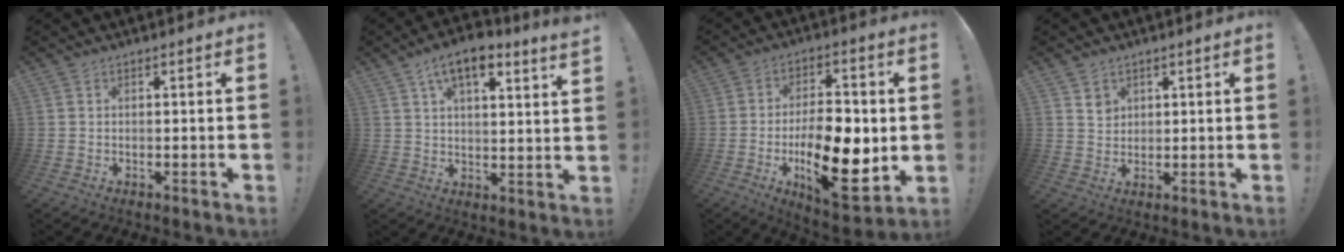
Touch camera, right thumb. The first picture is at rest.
{"total": 9.8, "force": [6.2, 2.8, 7.0], "torque": [-0.118, -0.025, 0.110]}
{"total": 20.7, "force": [-3.7, 10.0, 17.7], "torque": [-0.289, 0.008, -0.052]}
{"total": 3.8, "force": [2.4, 2.9, 0.6], "torque": [0.004, -0.017, 0.041]}